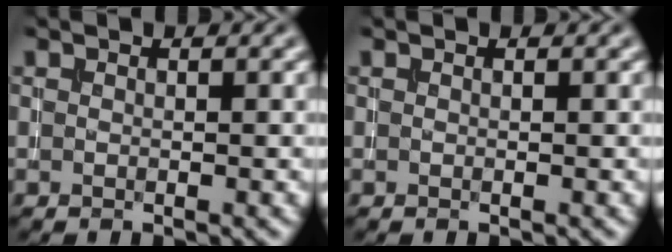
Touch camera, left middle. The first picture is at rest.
{"total": 0.0}